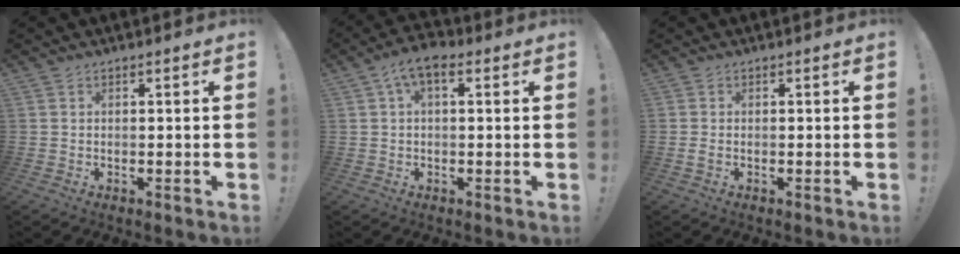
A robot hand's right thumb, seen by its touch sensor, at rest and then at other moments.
{"total": 5.7, "force": [1.8, 2.5, 4.8], "torque": [-0.078, 0.000, 0.035]}
{"total": 0.8, "force": [-0.2, 0.5, 0.6], "torque": [-0.012, 0.001, -0.004]}